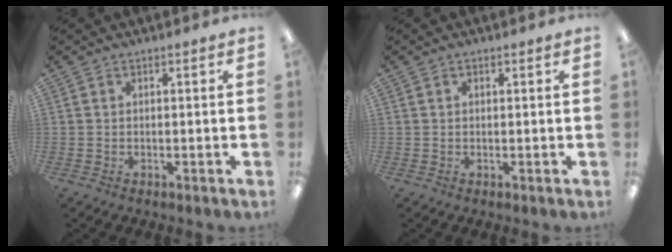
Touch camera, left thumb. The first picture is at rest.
{"total": 0.5, "force": [0.3, 0.4, 0.2], "torque": [-0.005, 0.004, 0.005]}